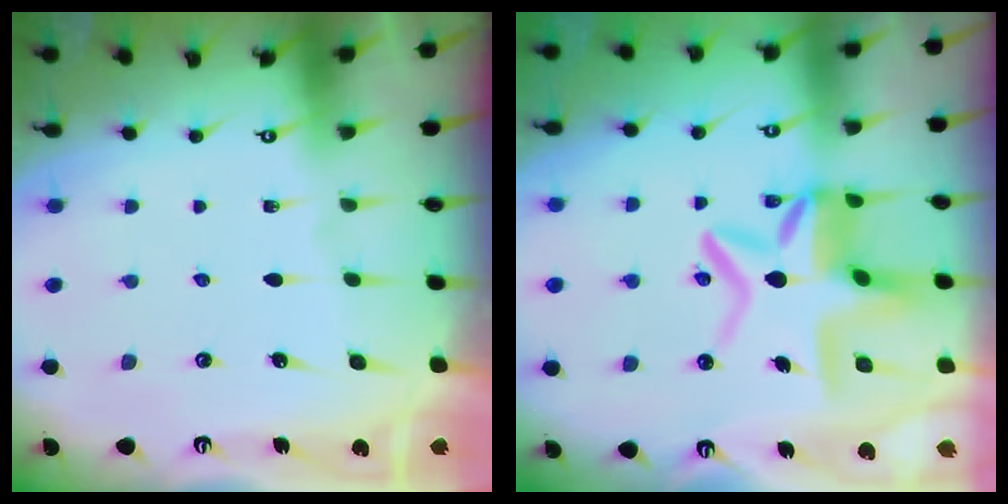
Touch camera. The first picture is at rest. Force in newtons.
{"total": 12.0, "press": 11.7, "slide": 2.7}